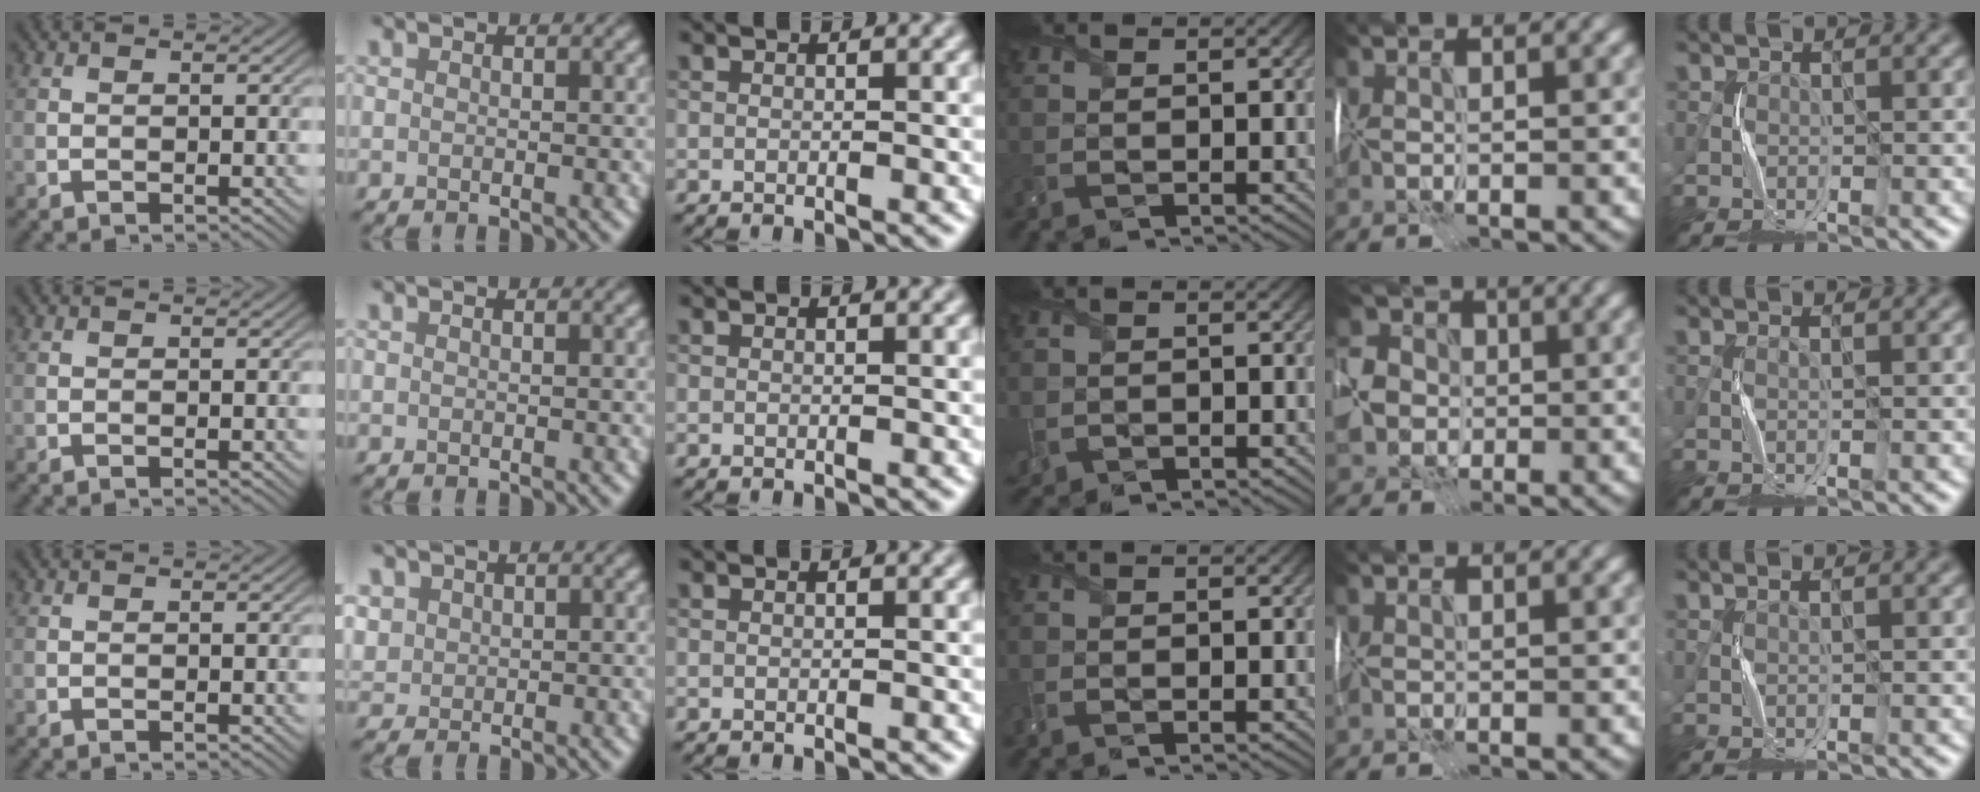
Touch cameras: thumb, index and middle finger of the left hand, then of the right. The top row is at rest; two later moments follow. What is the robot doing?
{"motion": "wrap", "object": "felt sheet"}